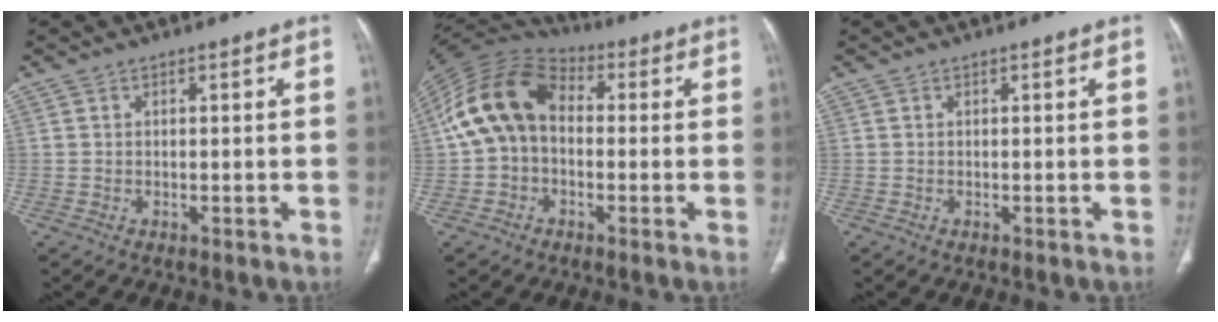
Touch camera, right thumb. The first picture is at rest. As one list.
[{"total": 14.3, "force": [0.5, 10.2, 9.9], "torque": [-0.183, 0.040, -0.004]}, {"total": 0.0}]